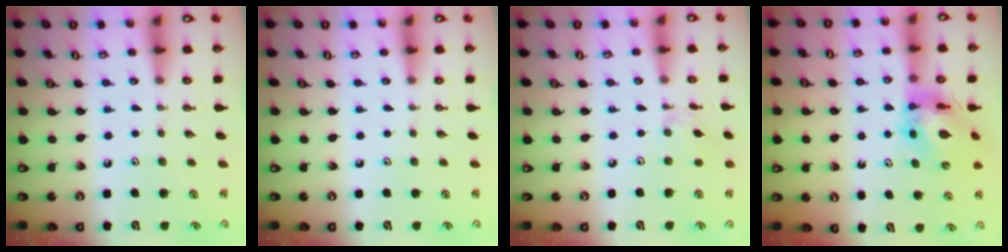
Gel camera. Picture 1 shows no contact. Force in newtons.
{"total": 0.0}
{"total": 2.8, "press": 2.7, "slide": 0.5}
{"total": 11.5, "press": 11.4, "slide": 1.3}